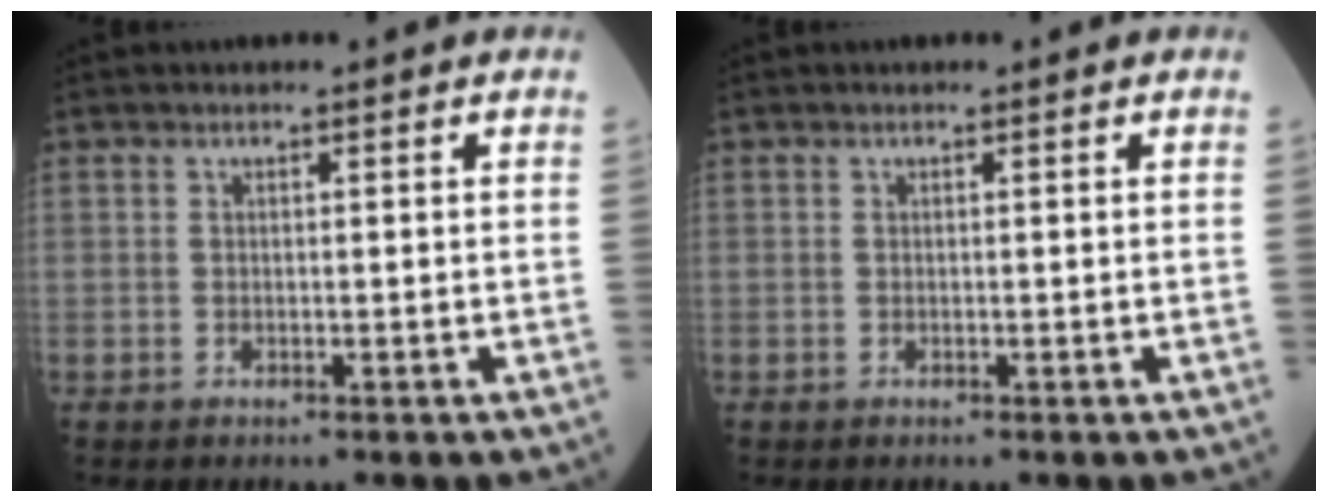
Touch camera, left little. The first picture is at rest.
{"total": 0.0}